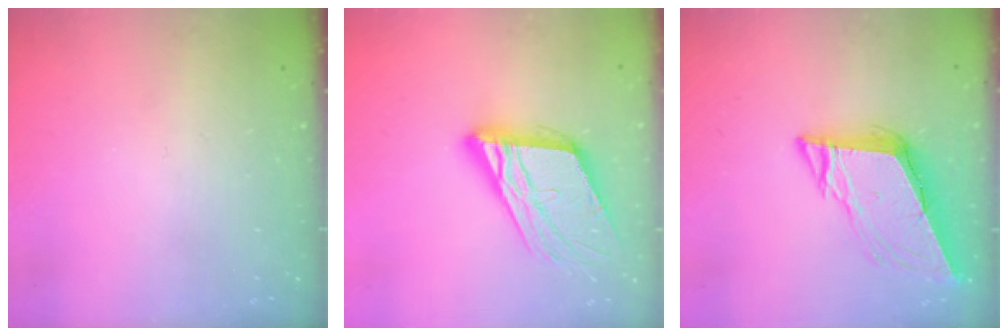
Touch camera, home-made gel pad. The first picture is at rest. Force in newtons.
{"total": 18.4, "press": 18.1, "slide": 2.9}
{"total": 10.3, "press": 9.9, "slide": 2.9}